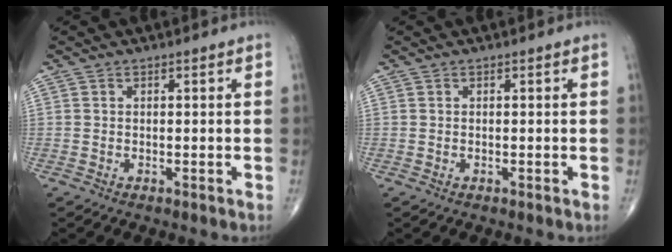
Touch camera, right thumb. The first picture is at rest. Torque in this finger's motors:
{"motor_torque": [0.02, -0.37, -0.28, -0.17, 0.00]}